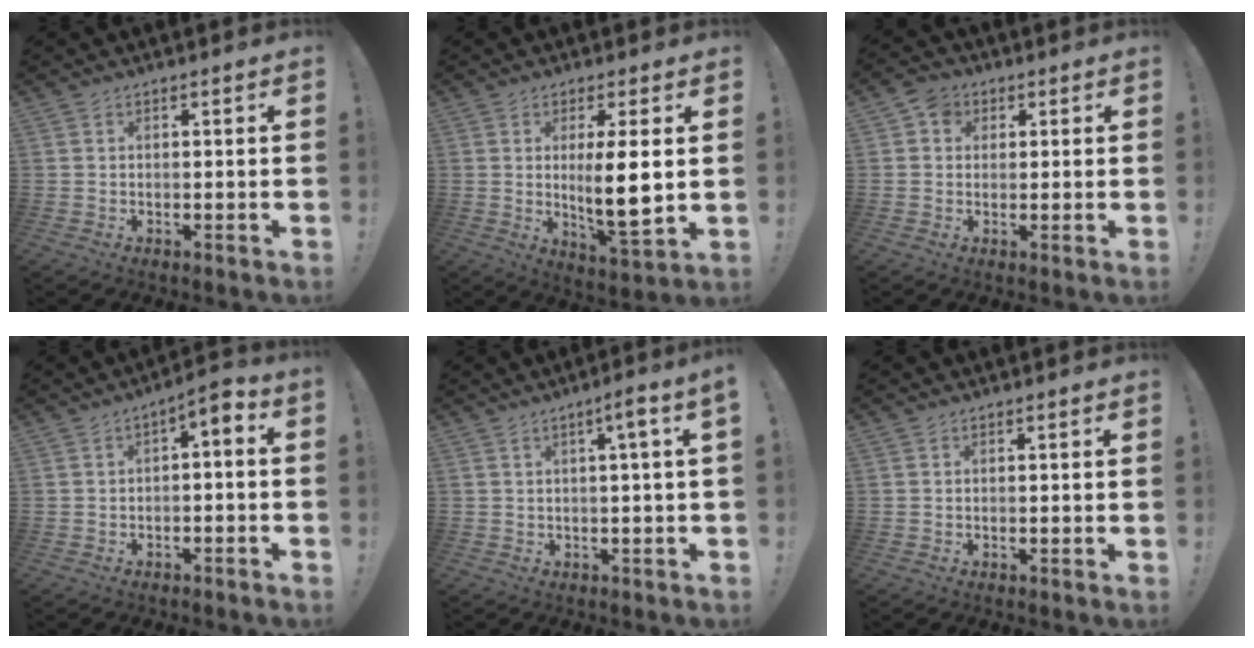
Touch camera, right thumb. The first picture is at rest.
{"total": 10.8, "force": [1.2, 1.8, 10.6], "torque": [-0.179, -0.018, 0.015]}
{"total": 4.7, "force": [1.3, 4.1, 1.7], "torque": [-0.035, 0.006, 0.027]}
{"total": 3.9, "force": [-1.4, 1.1, 3.5], "torque": [-0.050, 0.002, -0.027]}
{"total": 4.6, "force": [0.9, -0.5, 4.5], "torque": [-0.061, -0.011, 0.005]}
{"total": 0.0}